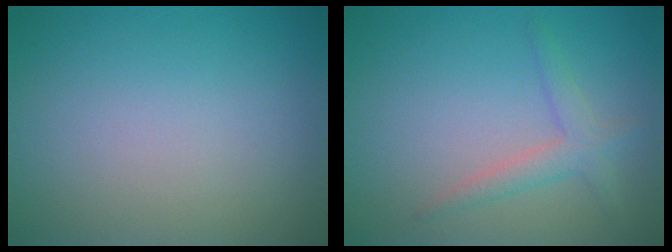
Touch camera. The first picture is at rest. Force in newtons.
{"total": 2.1, "press": 2.1, "slide": 0.1}